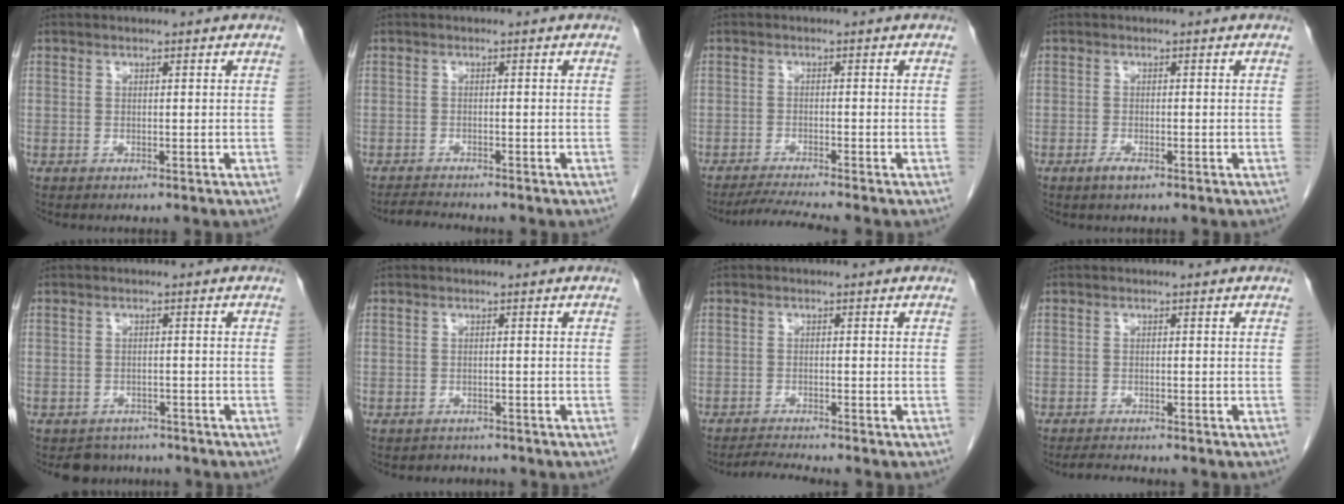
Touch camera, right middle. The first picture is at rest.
{"total": 2.3, "force": [-2.3, -0.3, 0.3], "torque": [-0.012, -0.014, -0.039]}
{"total": 4.2, "force": [-3.7, -1.3, 1.5], "torque": [-0.031, -0.021, -0.070]}
{"total": 1.6, "force": [-1.0, 0.4, 1.2], "torque": [-0.025, -0.001, -0.016]}
{"total": 3.6, "force": [-3.1, 1.8, -0.3], "torque": [0.005, 0.005, -0.046]}
{"total": 1.9, "force": [-1.6, 0.8, -0.5], "torque": [0.002, -0.001, -0.027]}
{"total": 2.7, "force": [-2.5, -1.0, 0.3], "torque": [-0.015, -0.018, -0.047]}
{"total": 2.2, "force": [-2.1, -0.1, 0.6], "torque": [-0.016, -0.011, -0.035]}